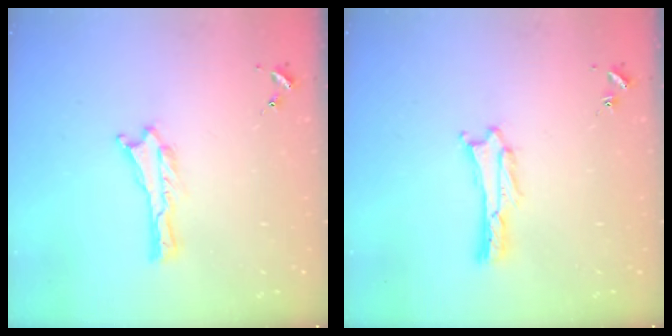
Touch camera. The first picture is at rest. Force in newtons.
{"total": 0.0}